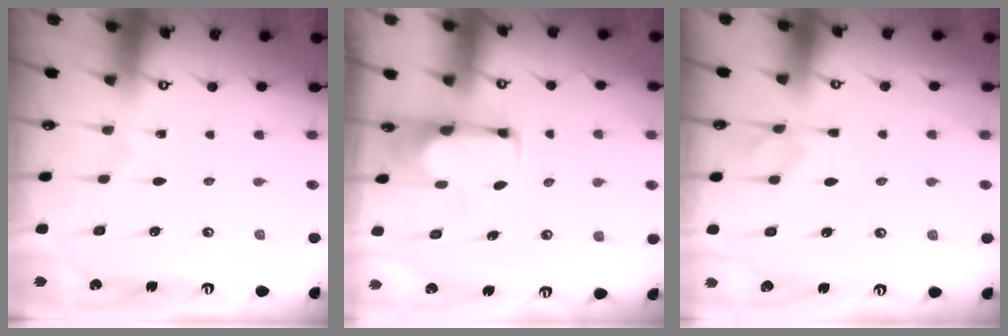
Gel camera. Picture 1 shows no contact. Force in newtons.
{"total": 1.6, "press": 1.5, "slide": 0.6}
{"total": 2.3, "press": 2.0, "slide": 1.2}